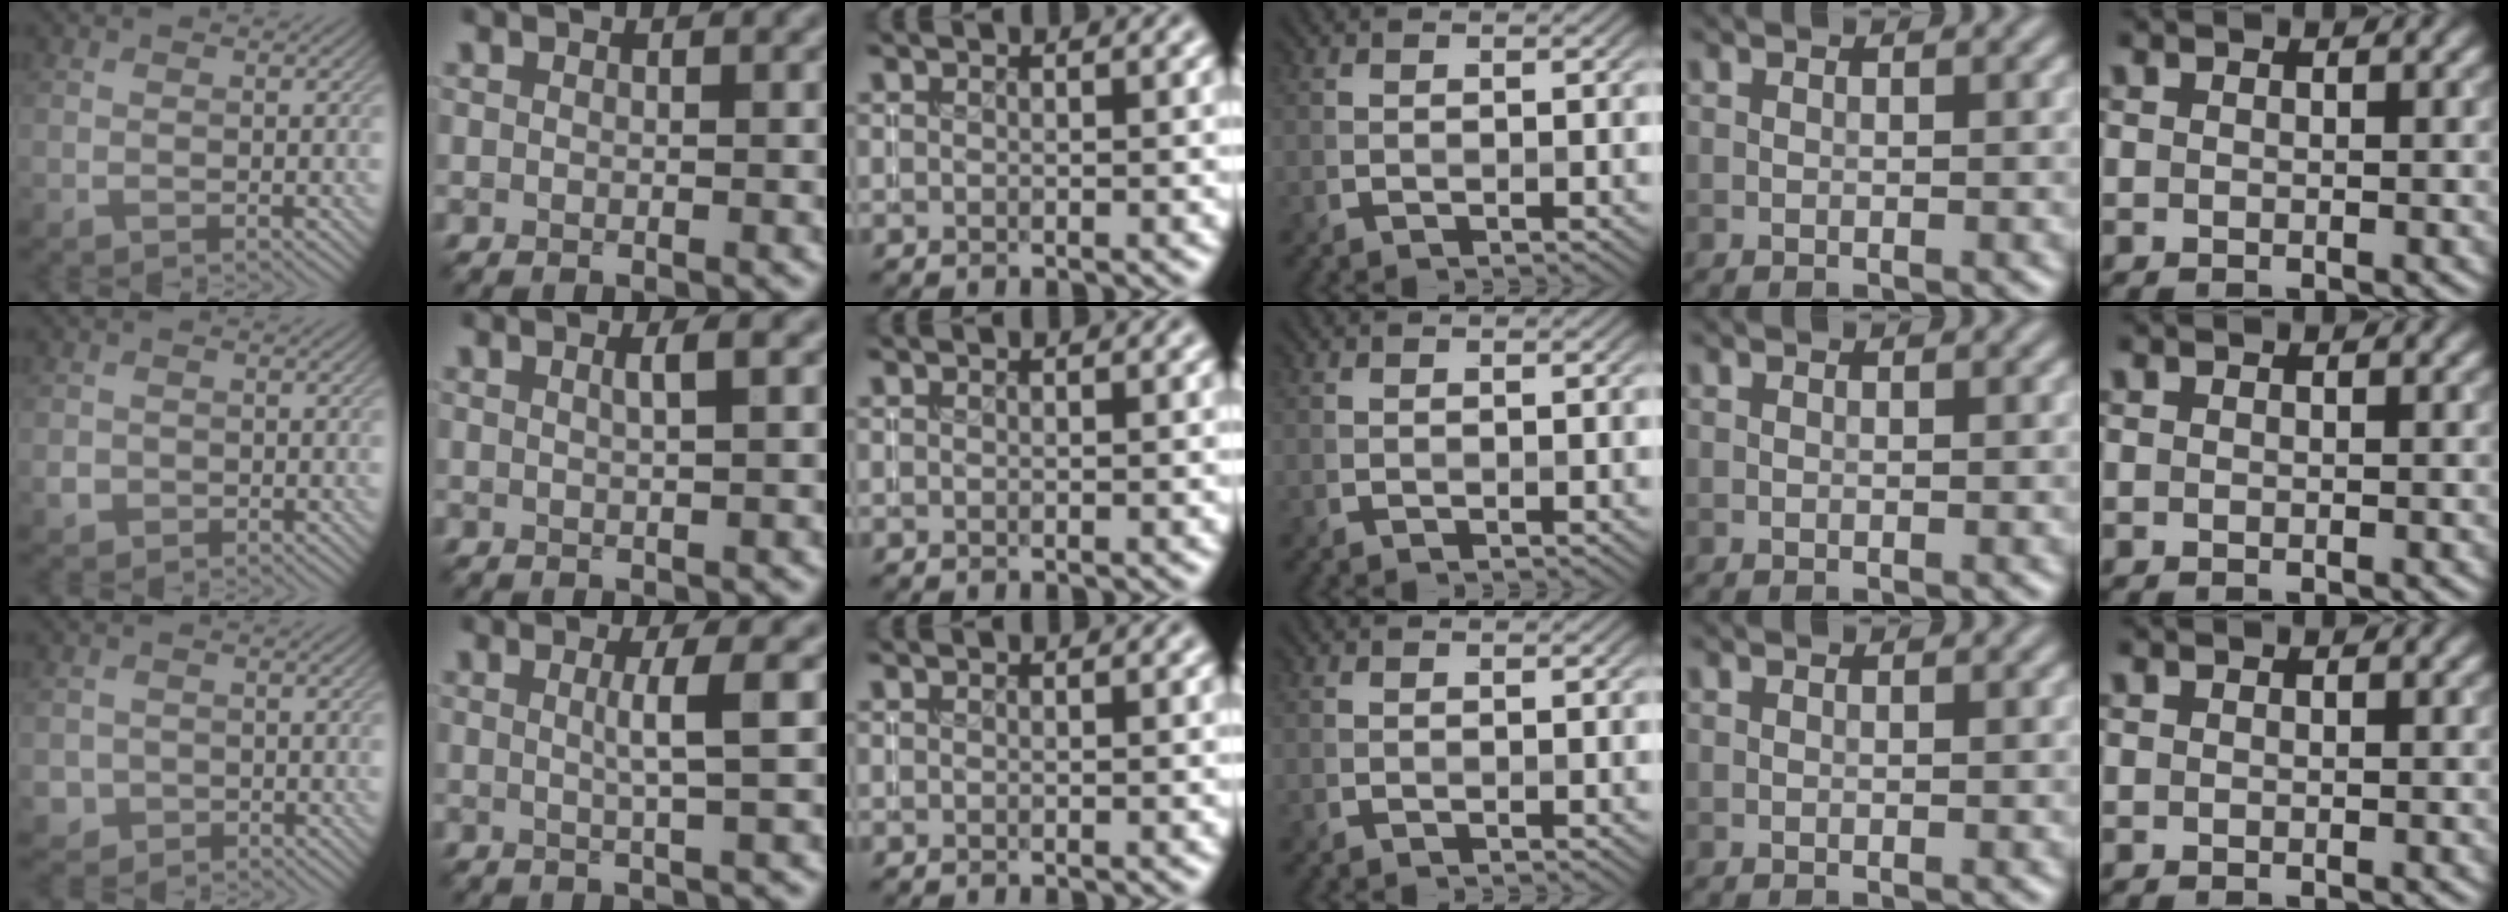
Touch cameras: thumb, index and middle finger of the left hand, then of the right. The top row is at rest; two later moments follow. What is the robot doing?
{"motion": "insert", "object": "coin"}